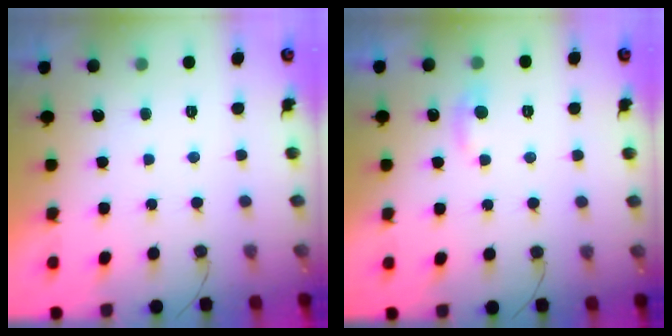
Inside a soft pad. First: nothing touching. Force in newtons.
{"total": 4.8, "press": 4.8, "slide": 0.7}